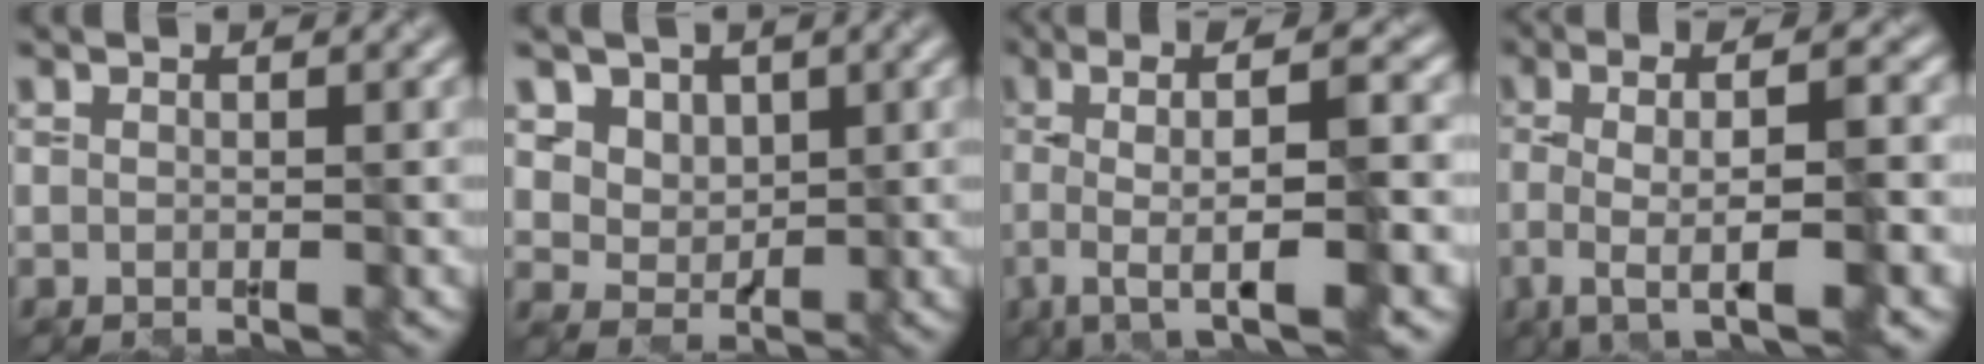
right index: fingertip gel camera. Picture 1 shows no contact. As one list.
[{"total": 4.4, "force": [2.2, 3.5, 1.5], "torque": [-0.047, -0.011, 0.054]}, {"total": 8.8, "force": [-0.9, 2.0, 8.5], "torque": [-0.112, 0.005, -0.016]}, {"total": 7.4, "force": [-1.4, 1.7, 7.0], "torque": [-0.097, -0.003, -0.024]}]